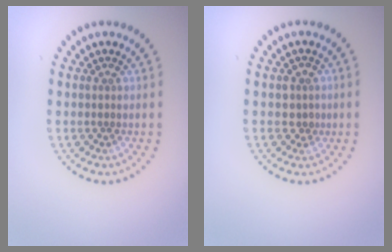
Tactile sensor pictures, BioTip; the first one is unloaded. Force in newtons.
{"total": 1.4, "press": 1.2, "slide": 0.7}